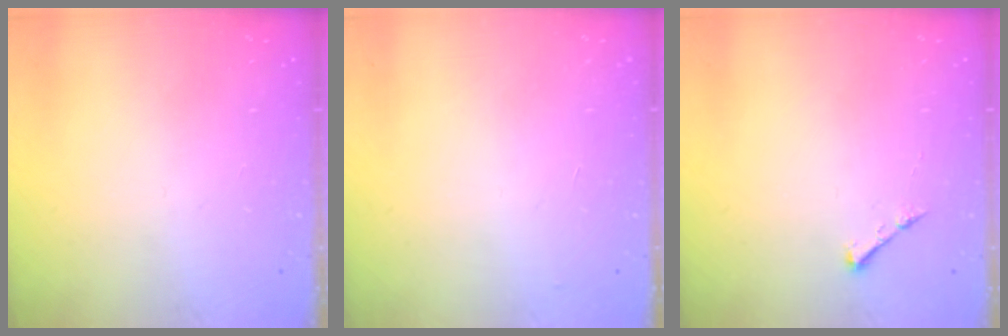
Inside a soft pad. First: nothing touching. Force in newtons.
{"total": 2.9, "press": 2.9, "slide": 0.1}
{"total": 3.7, "press": 3.6, "slide": 0.5}